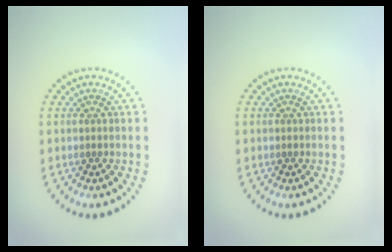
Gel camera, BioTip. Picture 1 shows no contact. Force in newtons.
{"total": 0.0}